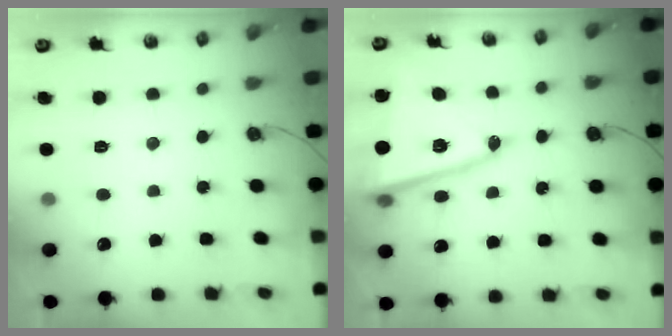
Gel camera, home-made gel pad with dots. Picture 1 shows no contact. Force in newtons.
{"total": 18.6, "press": 18.5, "slide": 1.7}